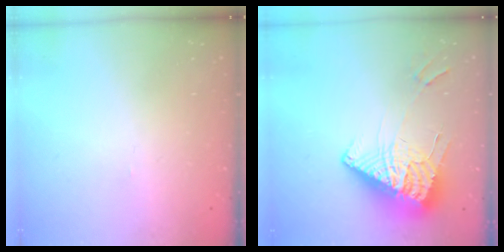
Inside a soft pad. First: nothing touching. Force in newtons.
{"total": 15.6, "press": 15.5, "slide": 1.9}